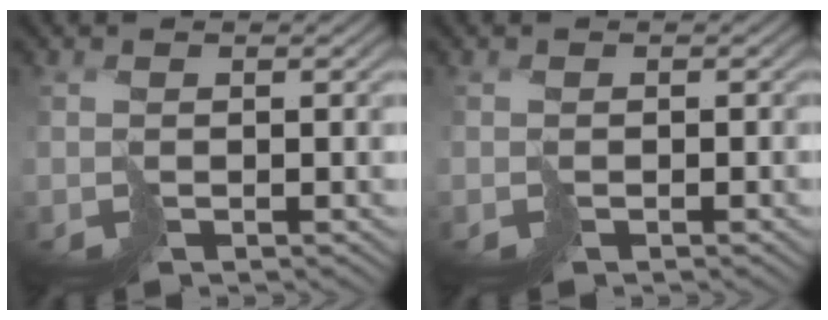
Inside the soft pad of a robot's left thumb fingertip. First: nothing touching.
{"total": 0.6, "force": [-0.3, 0.5, -0.2], "torque": [0.004, -0.001, -0.006]}